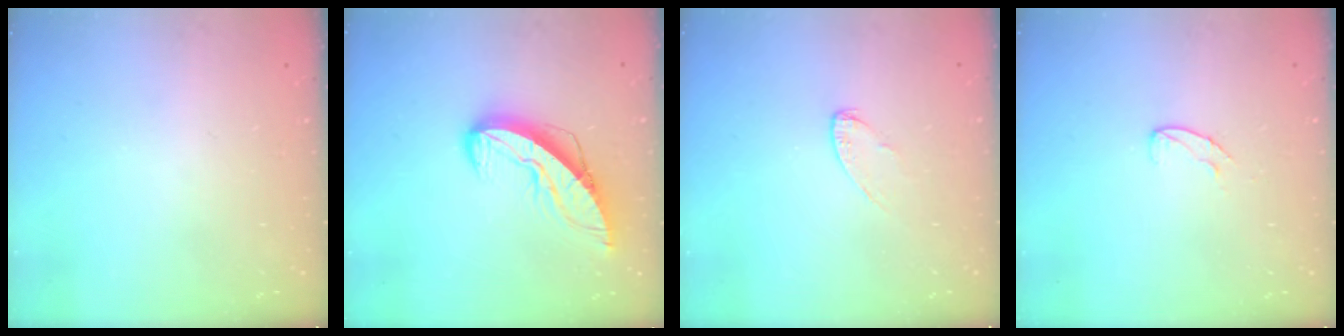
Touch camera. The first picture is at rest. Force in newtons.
{"total": 9.6, "press": 9.6, "slide": 0.8}
{"total": 4.1, "press": 4.1, "slide": 0.4}
{"total": 4.2, "press": 4.2, "slide": 0.4}